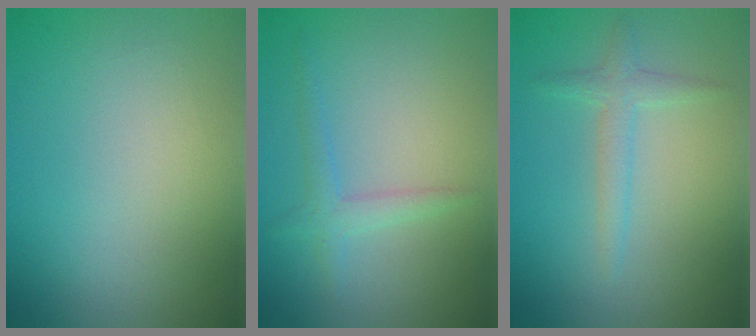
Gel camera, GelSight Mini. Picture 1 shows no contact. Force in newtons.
{"total": 1.9, "press": 1.9, "slide": 0.1}
{"total": 1.8, "press": 1.8, "slide": 0.0}